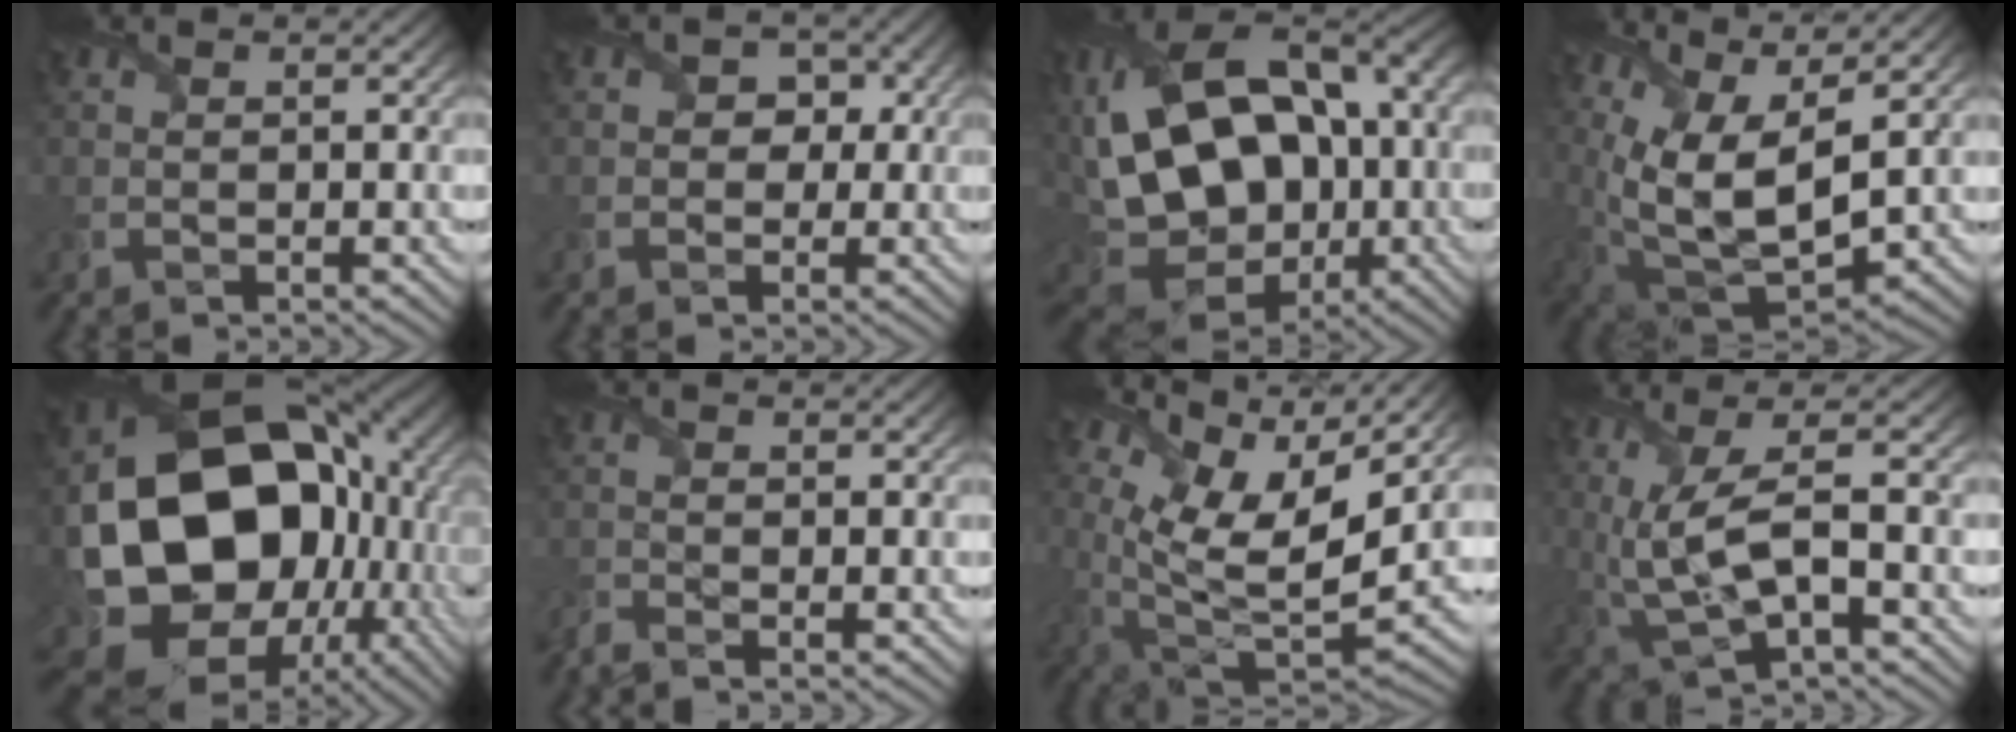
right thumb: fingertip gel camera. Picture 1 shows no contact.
{"total": 3.6, "force": [0.5, 3.2, 1.5], "torque": [-0.005, 0.004, -0.020]}
{"total": 20.9, "force": [0.2, 14.2, 15.3], "torque": [-0.327, -0.004, 0.023]}
{"total": 15.2, "force": [4.9, 7.3, 12.5], "torque": [-0.273, 0.009, 0.108]}
{"total": 22.6, "force": [-1.2, 17.7, 13.9], "torque": [-0.313, -0.057, 0.017]}
{"total": 2.1, "force": [-1.9, 0.2, 0.8], "torque": [-0.023, -0.013, -0.050]}
{"total": 14.3, "force": [7.6, 5.8, 10.7], "torque": [-0.235, 0.008, 0.141]}
{"total": 8.6, "force": [0.4, 2.4, 8.2], "torque": [-0.185, 0.008, 0.008]}